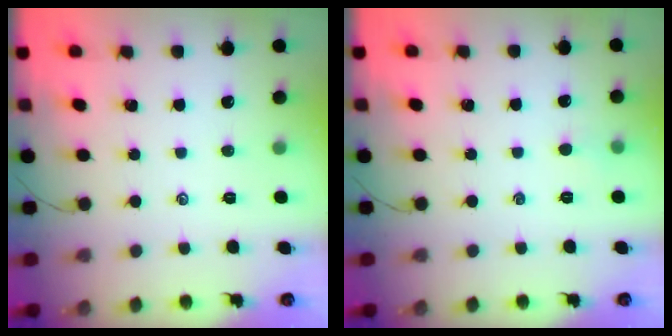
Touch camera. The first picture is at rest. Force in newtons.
{"total": 2.4, "press": 2.3, "slide": 0.7}